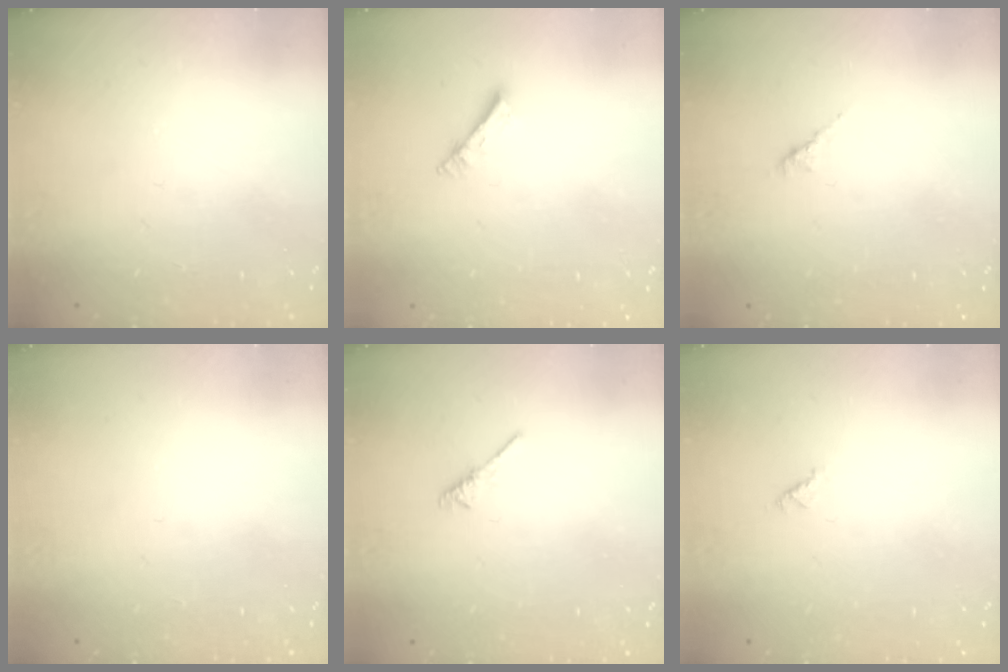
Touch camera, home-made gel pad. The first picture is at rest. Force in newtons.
{"total": 3.0, "press": 3.0, "slide": 0.3}
{"total": 1.5, "press": 1.4, "slide": 0.5}
{"total": 0.0}
{"total": 1.9, "press": 1.8, "slide": 0.5}
{"total": 0.6, "press": 0.6, "slide": 0.2}